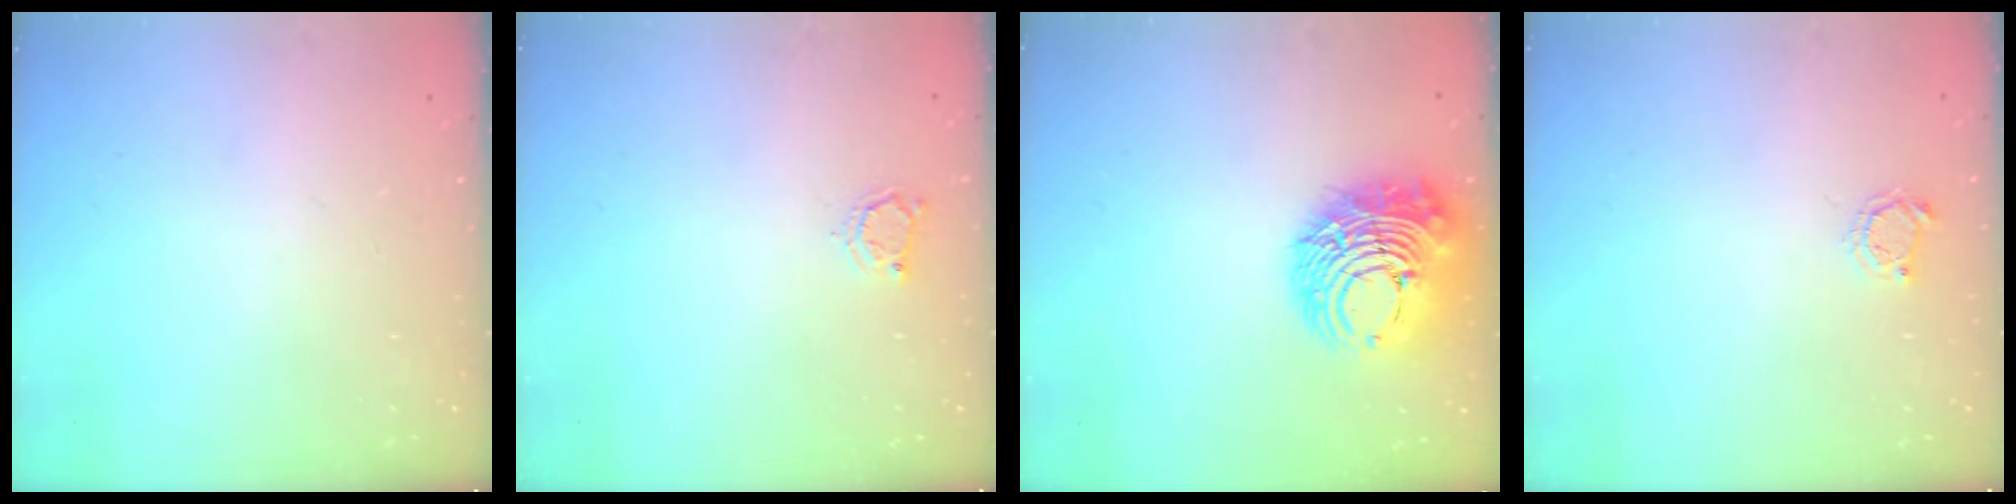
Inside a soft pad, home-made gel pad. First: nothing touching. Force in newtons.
{"total": 3.2, "press": 3.2, "slide": 0.4}
{"total": 14.4, "press": 14.2, "slide": 2.1}
{"total": 3.6, "press": 3.5, "slide": 0.5}